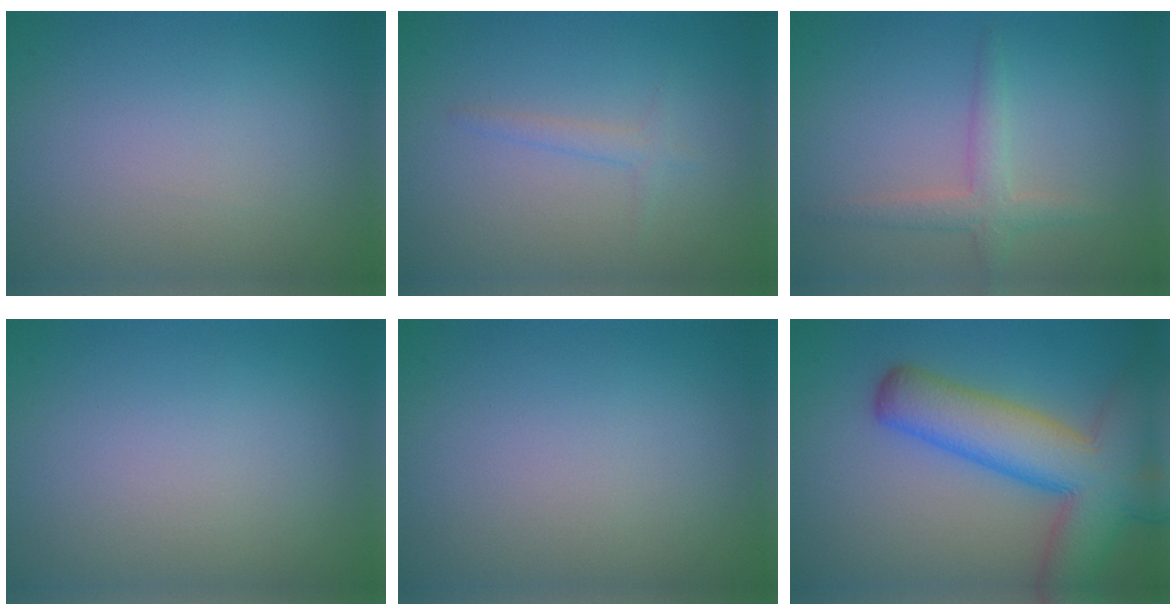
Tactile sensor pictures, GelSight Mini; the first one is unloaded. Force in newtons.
{"total": 1.1, "press": 1.1, "slide": 0.1}
{"total": 2.3, "press": 2.3, "slide": 0.1}
{"total": 0.0}
{"total": 0.0}
{"total": 10.0, "press": 10.0, "slide": 0.6}